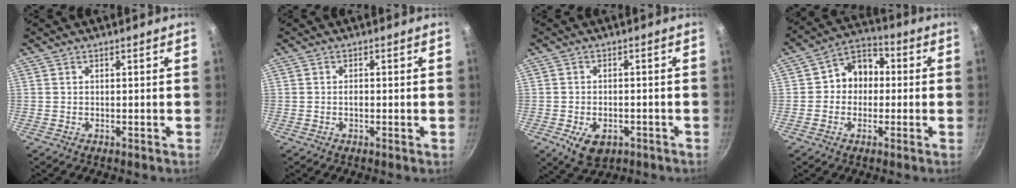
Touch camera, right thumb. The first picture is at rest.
{"total": 1.1, "force": [-0.2, 0.4, 1.0], "torque": [-0.019, 0.002, -0.007]}
{"total": 6.8, "force": [-2.7, 4.3, 4.5], "torque": [-0.065, 0.008, -0.033]}
{"total": 8.6, "force": [0.0, 7.3, 4.6], "torque": [-0.023, 0.027, -0.018]}